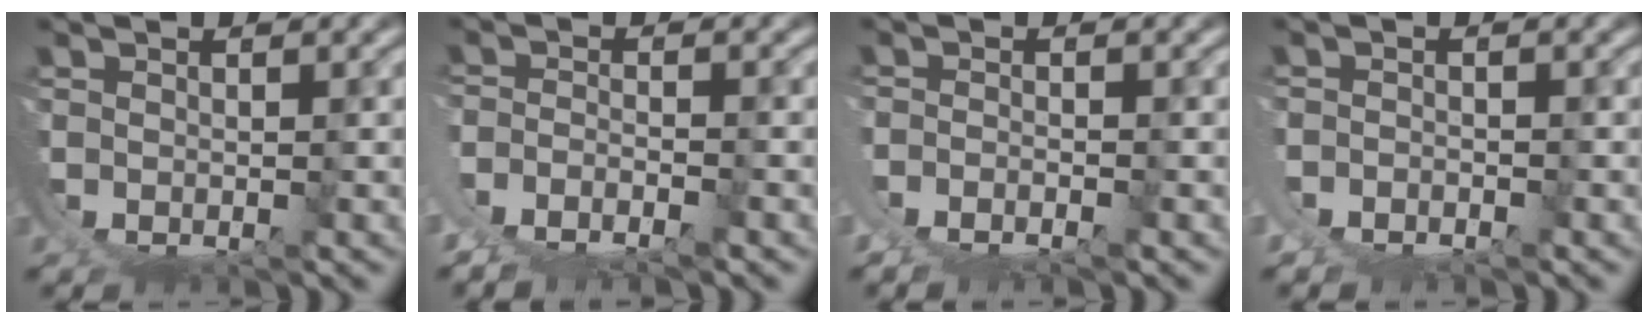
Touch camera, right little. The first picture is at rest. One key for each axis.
{"total": 5.5, "fx": -1.0, "fy": 4.6, "fz": 2.9, "tx": -0.071, "ty": -0.017, "tz": -0.017}
{"total": 2.2, "fx": -0.5, "fy": 1.5, "fz": 1.5, "tx": -0.027, "ty": -0.004, "tz": -0.008}
{"total": 2.2, "fx": -0.1, "fy": 2.0, "fz": 0.9, "tx": -0.023, "ty": 0.000, "tz": -0.005}